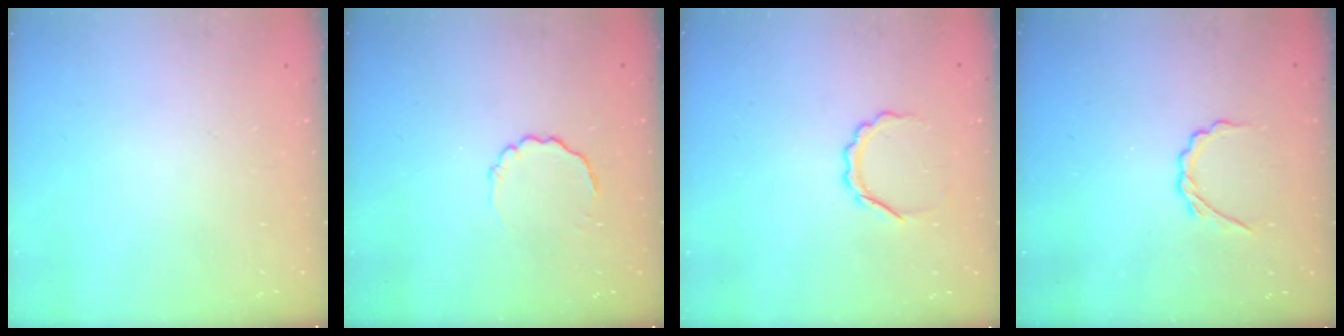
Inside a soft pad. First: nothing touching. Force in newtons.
{"total": 3.3, "press": 3.1, "slide": 1.0}
{"total": 4.5, "press": 4.5, "slide": 0.4}
{"total": 2.7, "press": 2.6, "slide": 0.8}